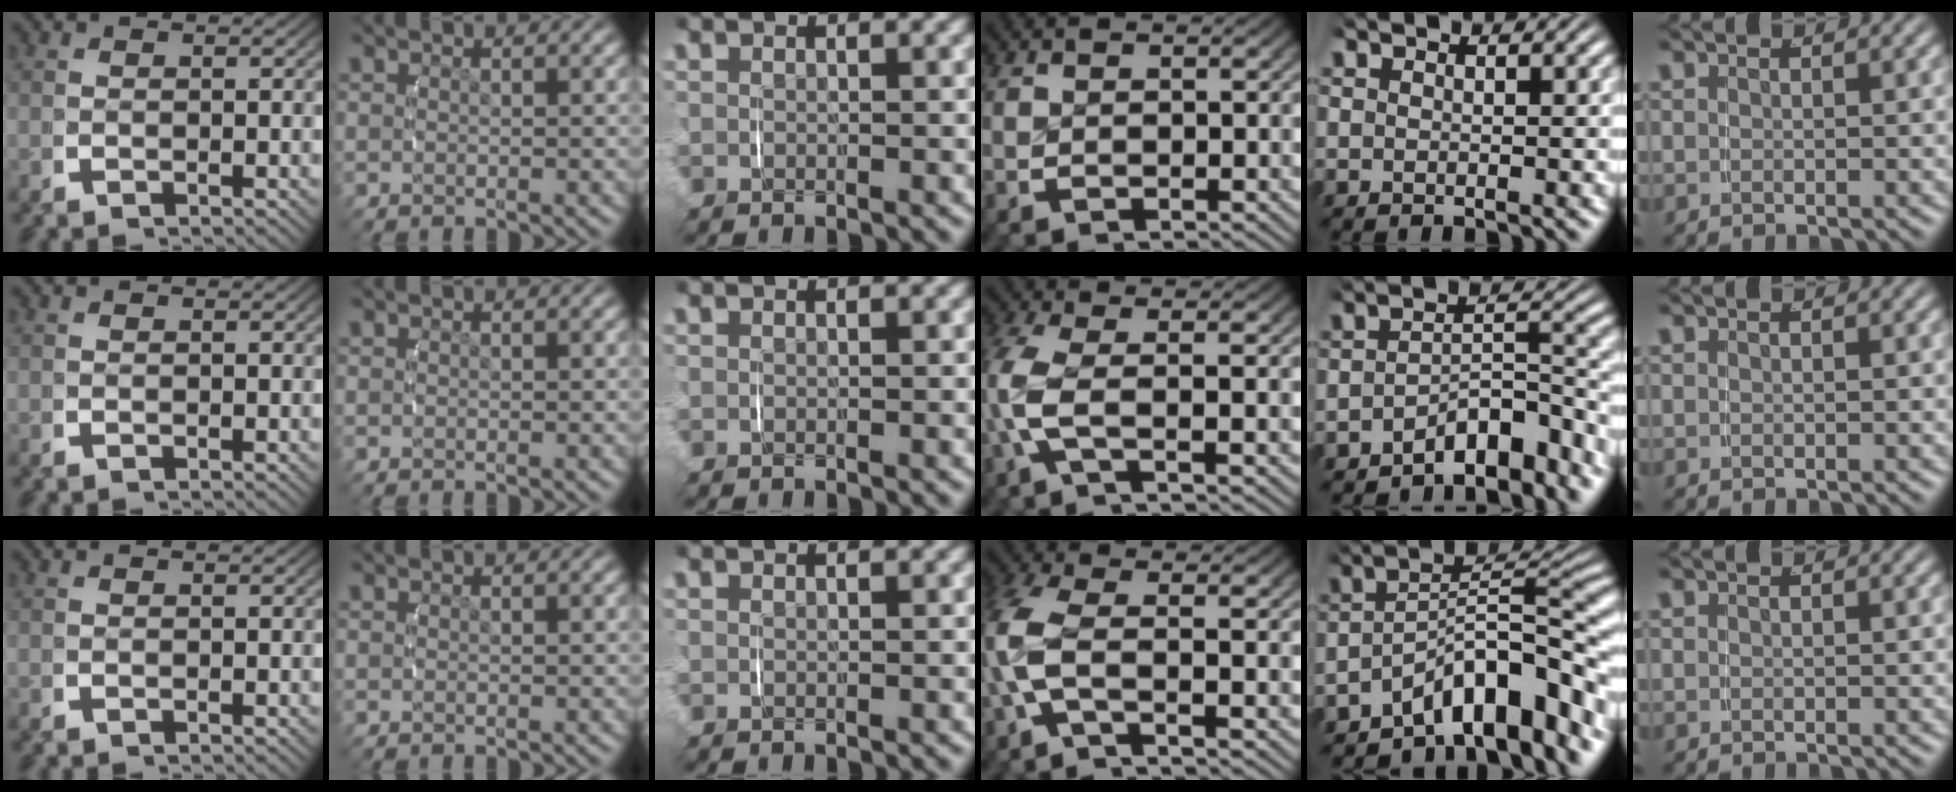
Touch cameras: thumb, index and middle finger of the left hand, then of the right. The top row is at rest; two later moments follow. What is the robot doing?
{"motion": "lift_and_place", "object": "toothpaste"}